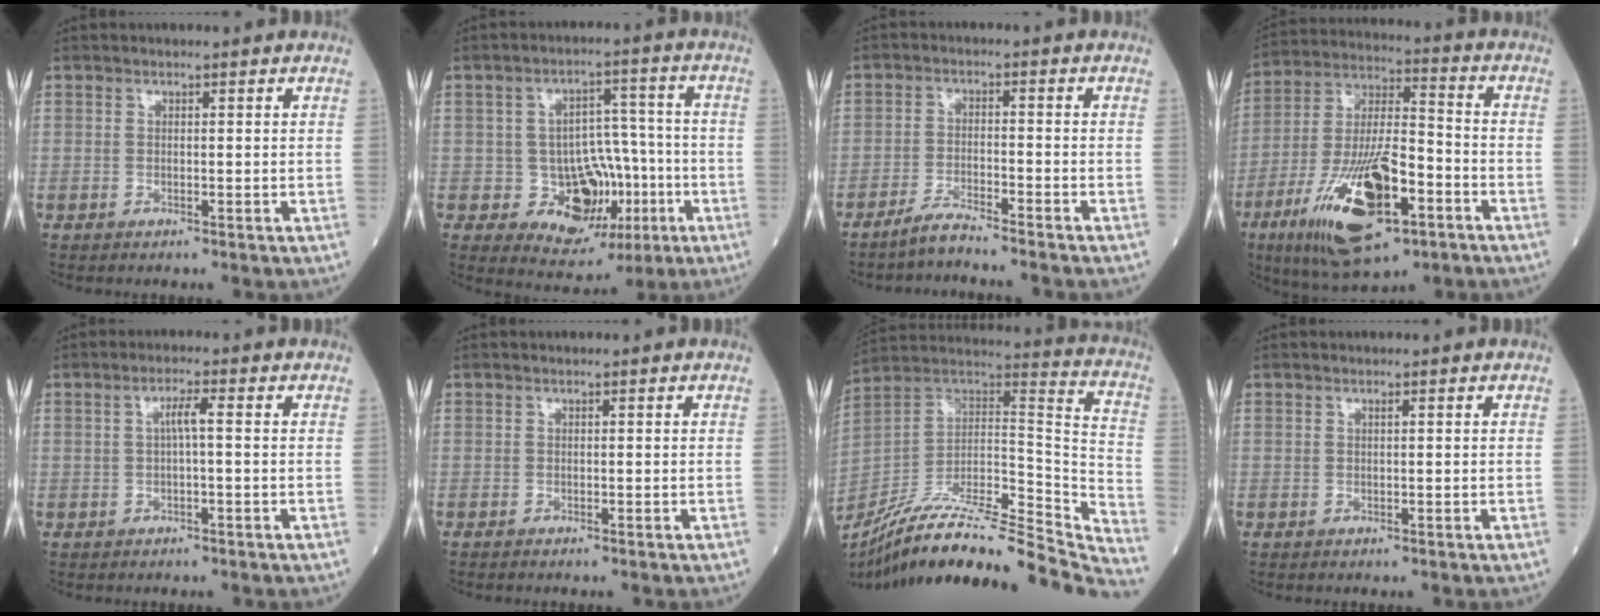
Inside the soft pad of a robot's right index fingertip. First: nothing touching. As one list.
[{"total": 10.0, "force": [-2.8, 7.7, 5.6], "torque": [-0.068, 0.024, -0.033]}, {"total": 3.9, "force": [-3.7, -0.5, 1.3], "torque": [-0.032, -0.012, -0.072]}, {"total": 19.2, "force": [-8.5, 5.7, 16.2], "torque": [-0.333, -0.017, -0.144]}, {"total": 2.4, "force": [0.1, 0.2, 2.4], "torque": [-0.042, 0.004, 0.002]}, {"total": 0.0}, {"total": 35.6, "force": [-31.2, 2.8, 17.0], "torque": [-0.215, -0.031, -0.464]}, {"total": 0.0}]